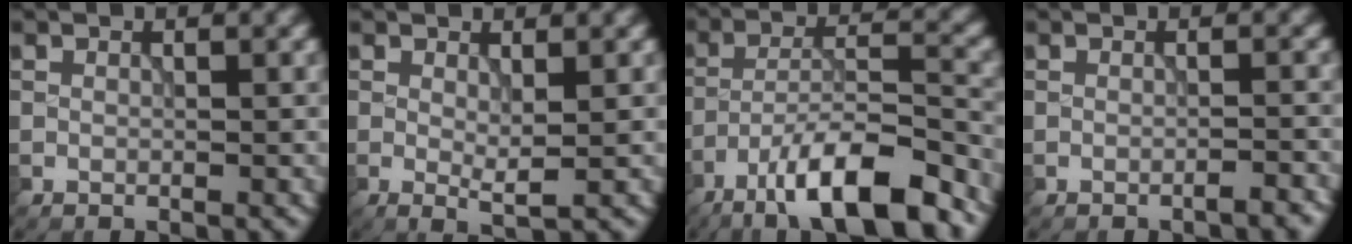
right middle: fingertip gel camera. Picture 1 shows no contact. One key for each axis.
{"total": 1.7, "fx": 0.3, "fy": 0.2, "fz": 1.6, "tx": -0.029, "ty": -0.007, "tz": 0.008}
{"total": 11.3, "fx": -7.8, "fy": 2.7, "fz": 7.7, "tx": -0.124, "ty": 0.013, "tz": -0.137}
{"total": 1.4, "fx": -1.1, "fy": 0.3, "fz": 0.9, "tx": -0.007, "ty": 0.004, "tz": -0.019}